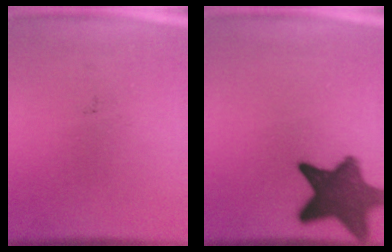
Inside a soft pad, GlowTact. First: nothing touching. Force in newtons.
{"total": 11.4}